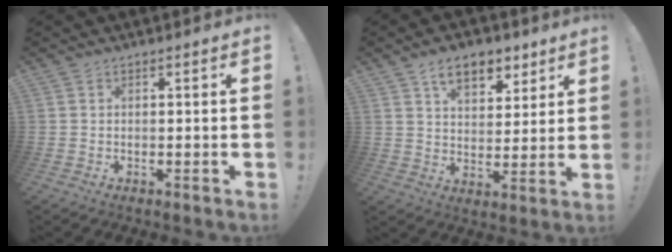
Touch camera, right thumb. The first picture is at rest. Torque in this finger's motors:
{"motor_torque": [0.96, 1.35, 0.34, -0.24, 0.00]}